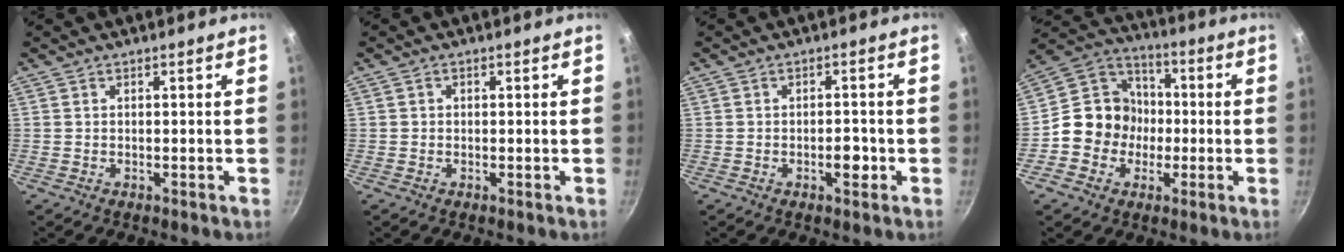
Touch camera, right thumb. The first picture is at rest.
{"total": 0.7, "force": [0.0, 0.7, 0.3], "torque": [-0.004, 0.004, 0.000]}
{"total": 3.2, "force": [-1.1, 1.7, 2.5], "torque": [-0.023, 0.011, -0.016]}
{"total": 12.1, "force": [-2.2, 11.1, 4.5], "torque": [-0.031, 0.033, -0.058]}